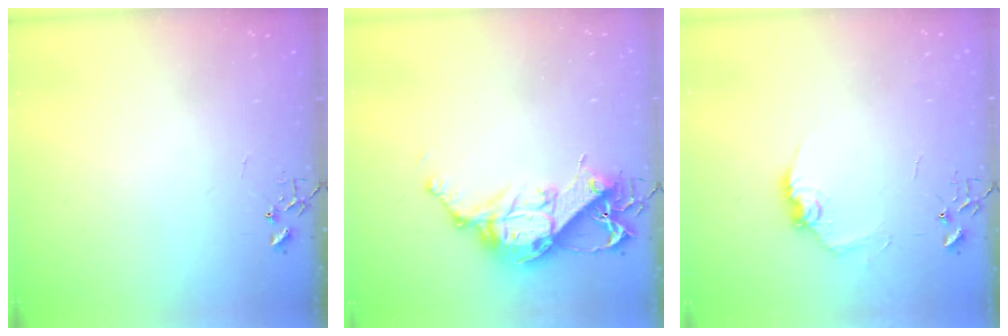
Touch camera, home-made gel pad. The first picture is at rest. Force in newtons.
{"total": 13.2, "press": 13.2, "slide": 1.1}
{"total": 9.9, "press": 9.9, "slide": 0.6}